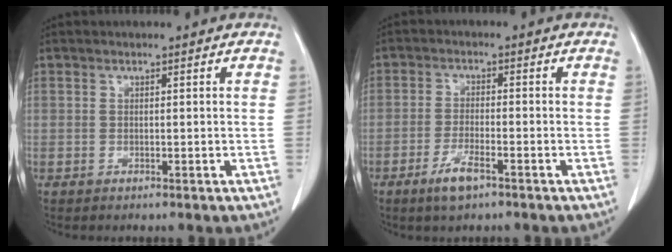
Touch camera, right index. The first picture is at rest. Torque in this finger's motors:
{"motor_torque": [0.50, -0.12, 0.23, 0.05]}